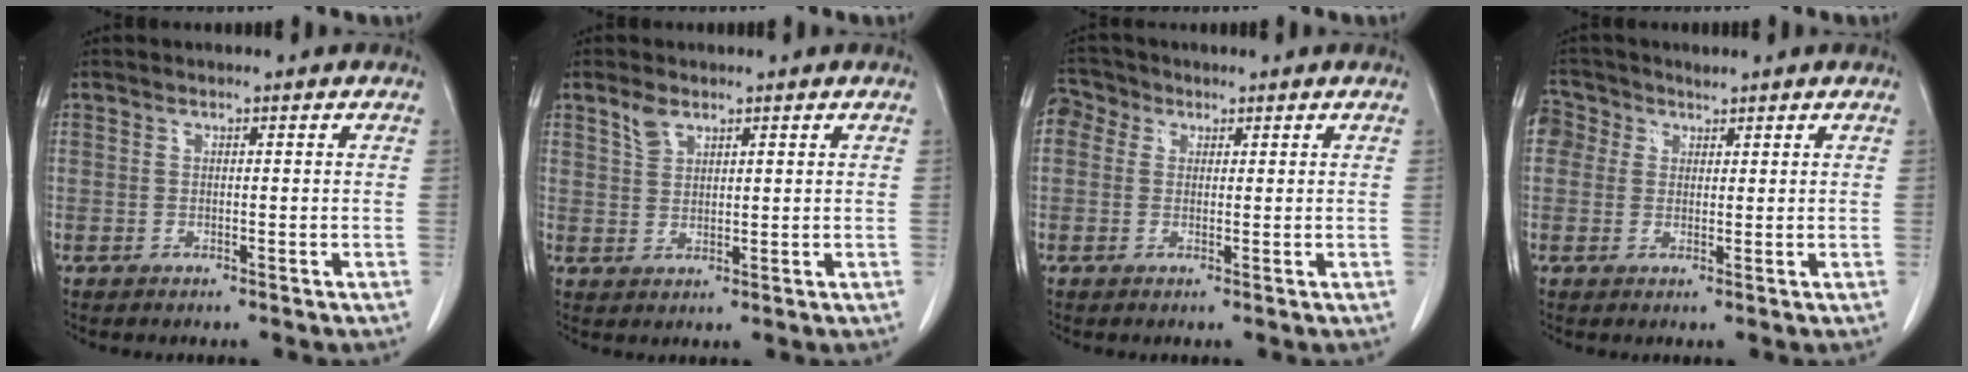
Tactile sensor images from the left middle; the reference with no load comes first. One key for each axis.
{"total": 2.6, "fx": 1.9, "fy": 1.3, "fz": 1.3, "tx": -0.029, "ty": 0.003, "tz": 0.041}
{"total": 3.3, "fx": 1.5, "fy": 2.8, "fz": 0.9, "tx": -0.022, "ty": 0.014, "tz": 0.025}
{"total": 3.3, "fx": 1.7, "fy": 2.8, "fz": 0.5, "tx": -0.010, "ty": 0.016, "tz": 0.030}